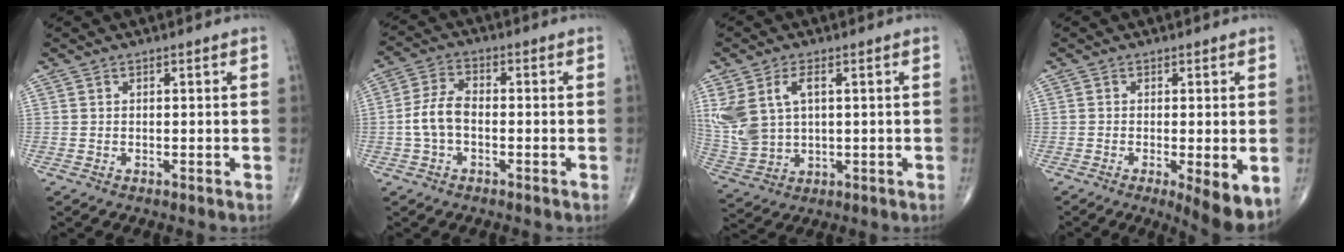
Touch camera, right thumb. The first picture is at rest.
{"total": 6.1, "force": [-1.2, 3.6, 4.9], "torque": [-0.102, 0.022, -0.028]}
{"total": 10.7, "force": [2.8, 6.5, 8.0], "torque": [-0.182, 0.002, 0.070]}
{"total": 7.2, "force": [-2.3, 1.7, 6.7], "torque": [-0.094, -0.021, -0.035]}